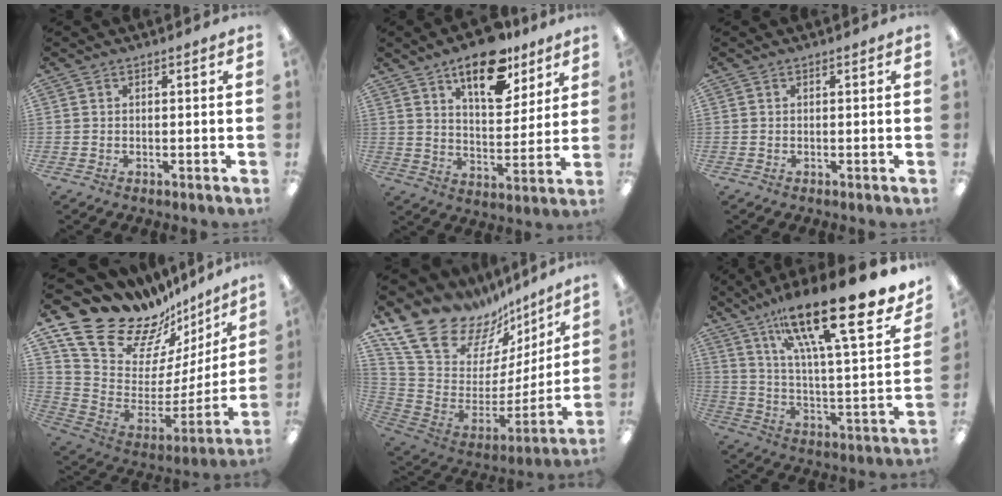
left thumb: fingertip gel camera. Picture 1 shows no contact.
{"total": 16.2, "force": [11.1, 7.4, 9.3], "torque": [-0.121, -0.060, 0.186]}
{"total": 0.0}
{"total": 19.7, "force": [15.6, 9.6, 7.1], "torque": [-0.110, -0.140, 0.295]}
{"total": 21.2, "force": [16.2, 10.3, 9.1], "torque": [-0.153, -0.126, 0.300]}
{"total": 24.7, "force": [16.9, 5.0, 17.3], "torque": [-0.272, -0.107, 0.270]}